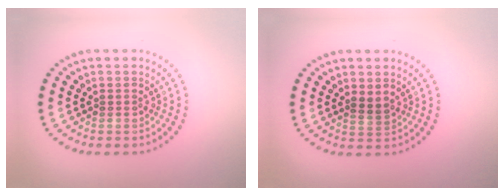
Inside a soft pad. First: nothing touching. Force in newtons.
{"total": 1.2, "press": 0.9, "slide": 0.8}